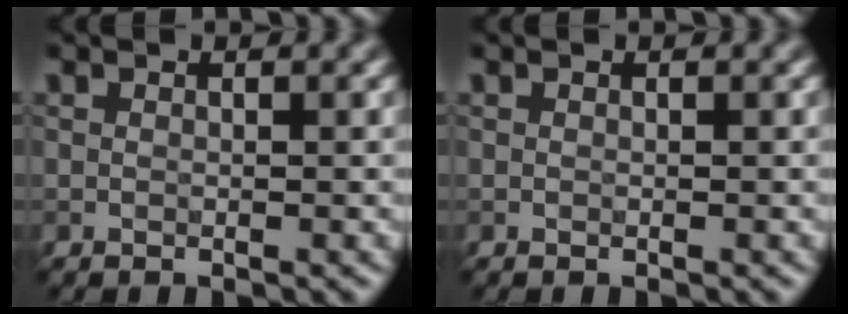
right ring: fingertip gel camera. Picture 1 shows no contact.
{"total": 0.0}